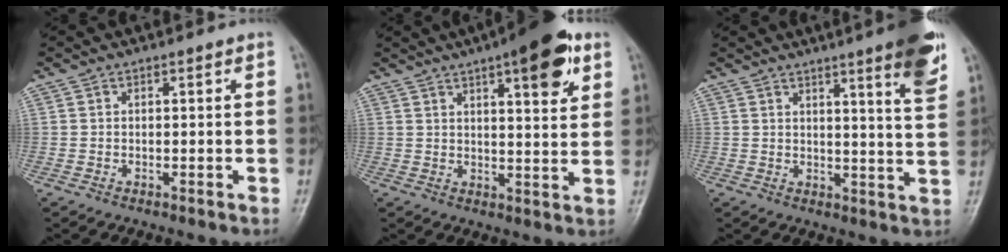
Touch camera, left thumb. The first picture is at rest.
{"total": 12.5, "force": [6.6, 3.7, 10.0], "torque": [-0.115, -0.023, 0.086]}
{"total": 10.5, "force": [6.3, 0.8, 8.4], "torque": [-0.099, -0.036, 0.077]}